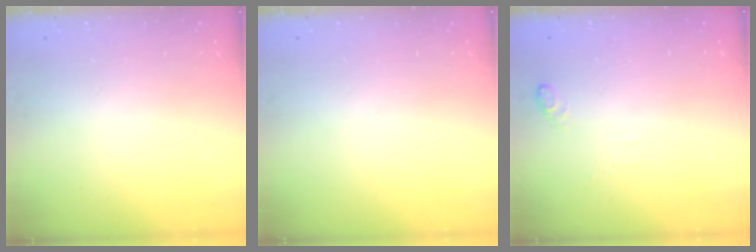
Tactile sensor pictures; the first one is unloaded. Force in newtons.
{"total": 0.0}
{"total": 6.2, "press": 4.6, "slide": 4.1}